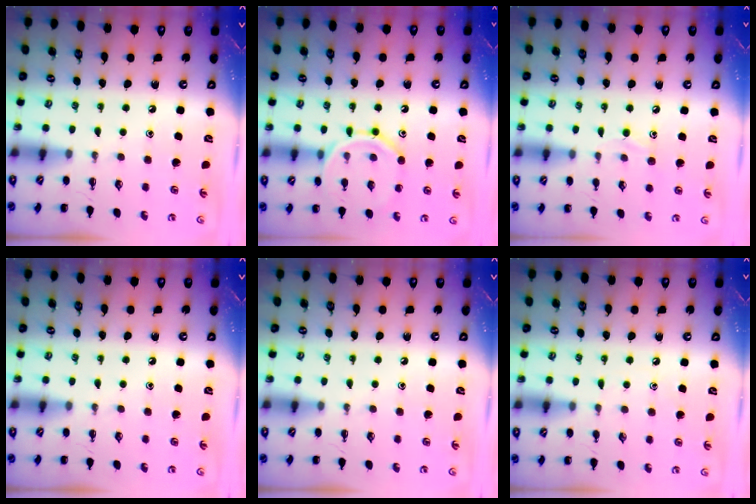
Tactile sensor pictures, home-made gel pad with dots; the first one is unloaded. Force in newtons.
{"total": 12.8, "press": 12.7, "slide": 1.2}
{"total": 6.2, "press": 5.9, "slide": 1.9}
{"total": 0.0}
{"total": 0.0}
{"total": 3.9, "press": 3.7, "slide": 1.3}